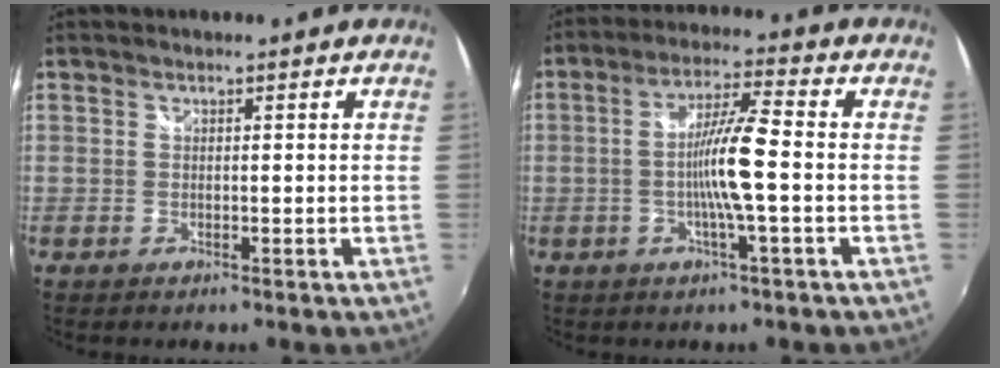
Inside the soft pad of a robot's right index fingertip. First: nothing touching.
{"total": 9.0, "force": [-1.5, 0.1, 8.8], "torque": [-0.166, 0.001, -0.030]}